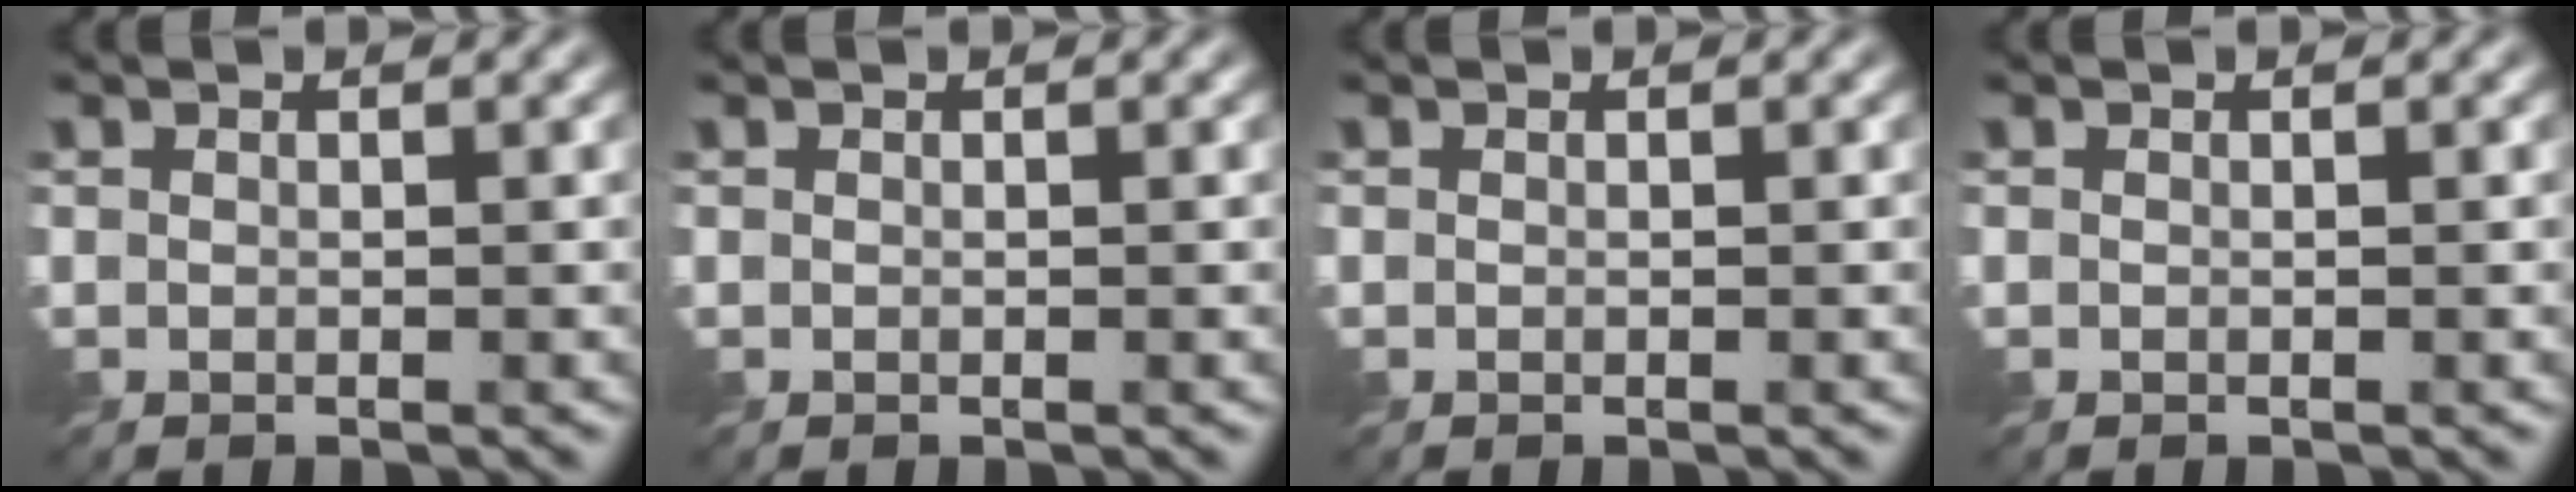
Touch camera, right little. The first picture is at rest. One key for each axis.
{"total": 0.0}
{"total": 0.0}
{"total": 0.0}